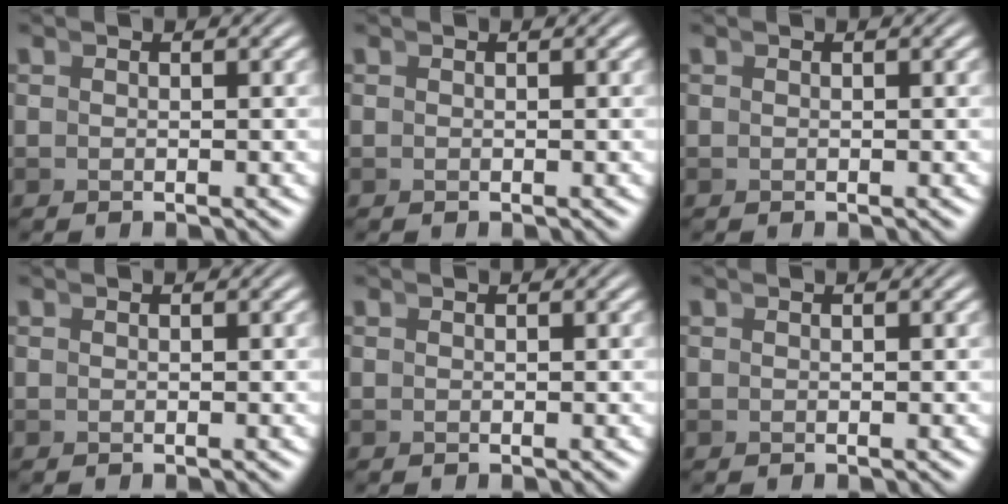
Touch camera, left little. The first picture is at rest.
{"total": 0.0}
{"total": 0.0}
{"total": 0.0}
{"total": 0.0}
{"total": 0.0}